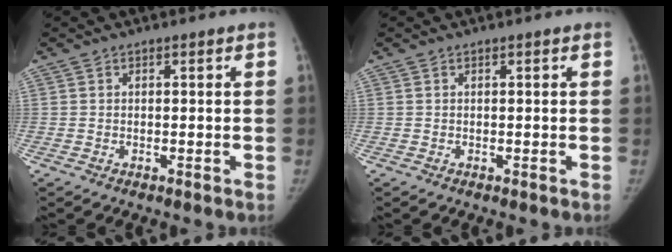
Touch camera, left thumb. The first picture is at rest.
{"total": 0.0}